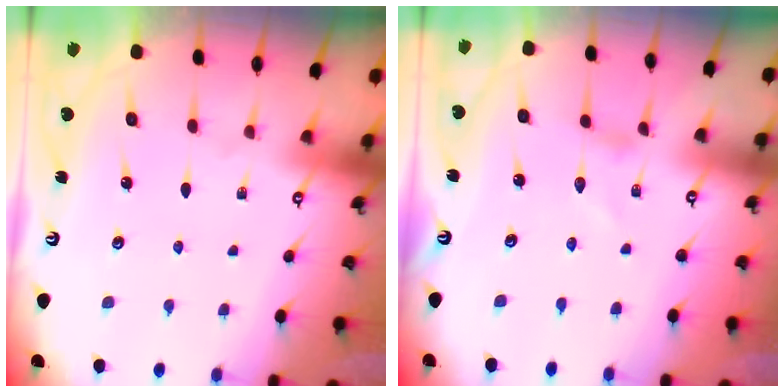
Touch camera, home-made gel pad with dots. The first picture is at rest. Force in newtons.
{"total": 0.0}